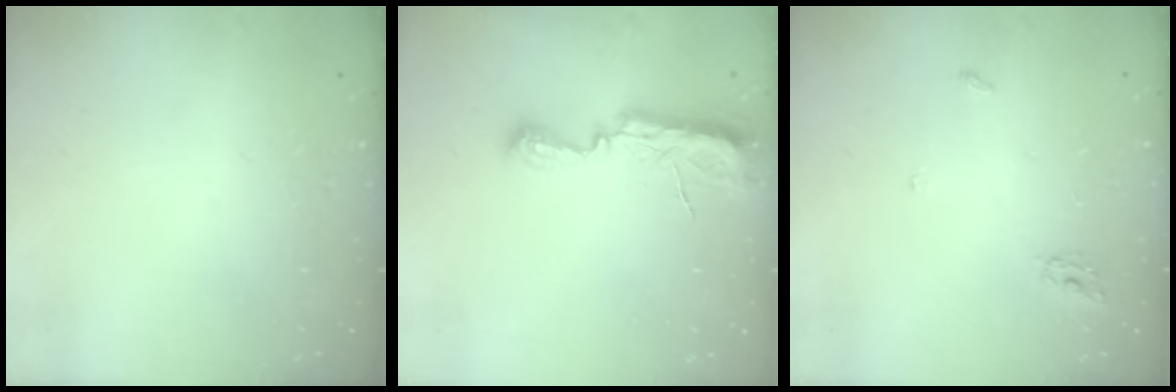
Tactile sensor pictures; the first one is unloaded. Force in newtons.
{"total": 10.3, "press": 8.9, "slide": 5.2}
{"total": 3.4, "press": 3.3, "slide": 0.3}